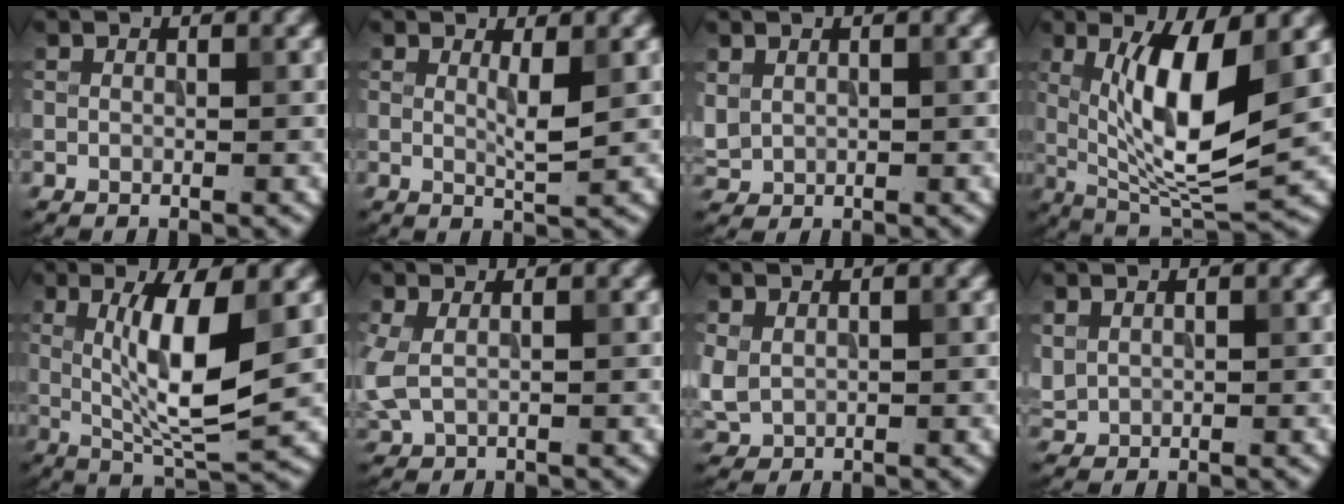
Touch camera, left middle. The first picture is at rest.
{"total": 1.7, "force": [0.6, 0.2, 1.6], "torque": [-0.029, -0.007, 0.010]}
{"total": 1.3, "force": [0.5, 1.1, 0.5], "torque": [-0.012, 0.000, 0.016]}
{"total": 9.2, "force": [1.6, 2.6, 8.6], "torque": [-0.143, -0.014, 0.035]}
{"total": 7.6, "force": [1.0, 1.8, 7.3], "torque": [-0.126, -0.011, 0.023]}
{"total": 2.1, "force": [0.2, 1.2, 1.7], "torque": [-0.049, 0.000, 0.004]}
{"total": 2.3, "force": [0.3, 1.8, 1.3], "torque": [-0.040, -0.004, 0.011]}
{"total": 1.1, "force": [0.6, 0.9, 0.3], "torque": [-0.006, 0.001, 0.017]}